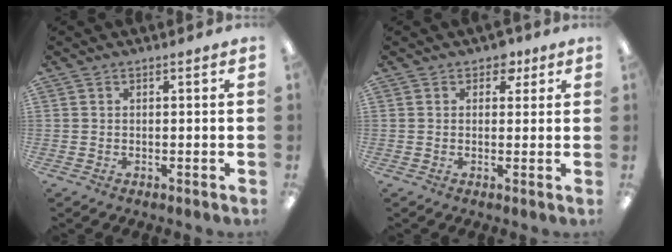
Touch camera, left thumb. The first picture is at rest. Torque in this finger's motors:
{"motor_torque": [0.26, 0.11, 0.48, -0.18, 0.04]}